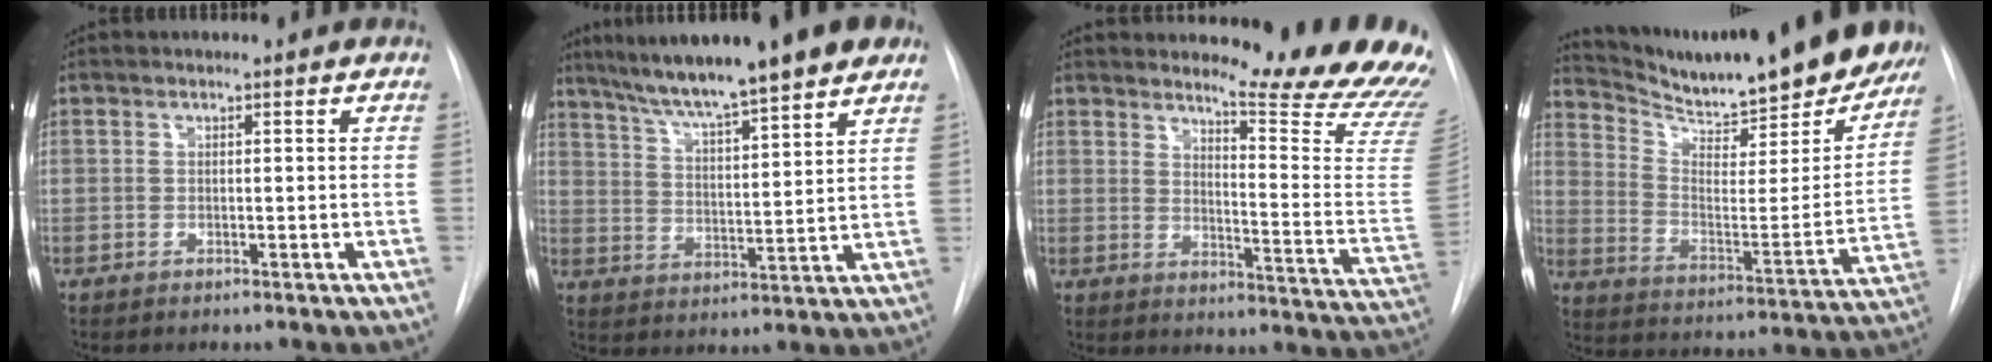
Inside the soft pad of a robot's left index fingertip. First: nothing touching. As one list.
[{"total": 15.5, "force": [12.2, 0.8, 9.5], "torque": [-0.149, 0.020, 0.189]}, {"total": 18.5, "force": [17.2, 0.3, 6.9], "torque": [-0.087, -0.148, 0.189]}, {"total": 26.0, "force": [23.1, 4.4, 11.0], "torque": [-0.181, -0.064, 0.319]}]